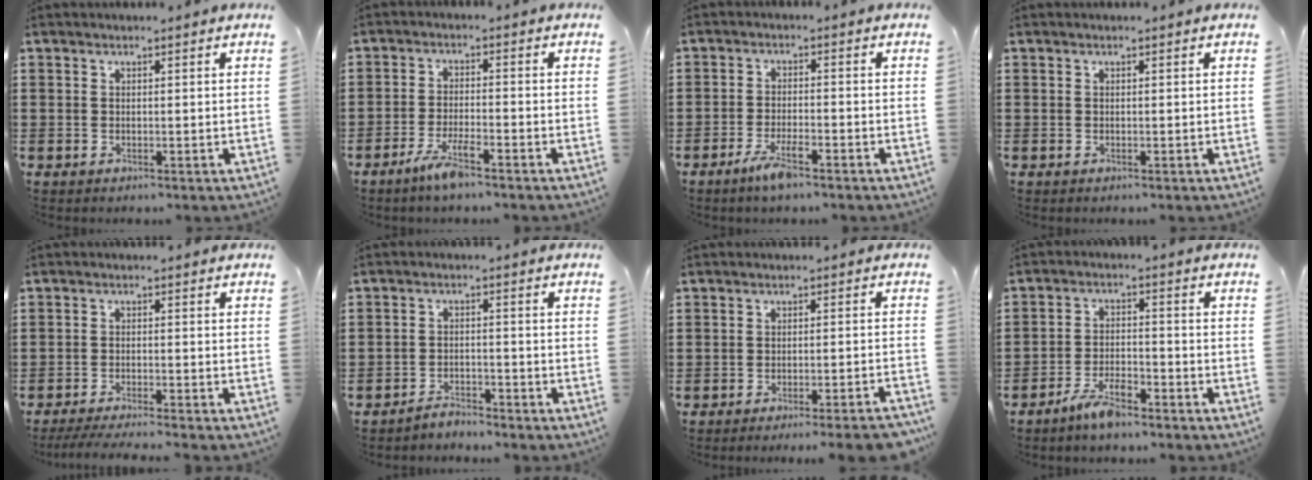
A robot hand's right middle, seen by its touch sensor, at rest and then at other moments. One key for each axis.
{"total": 4.4, "fx": -3.1, "fy": 0.6, "fz": 3.1, "tx": -0.064, "ty": -0.002, "tz": -0.058}
{"total": 4.1, "fx": -2.7, "fy": 0.8, "fz": 3.0, "tx": -0.061, "ty": 0.000, "tz": -0.052}
{"total": 0.0}
{"total": 3.2, "fx": -2.9, "fy": -0.3, "fz": 1.2, "tx": -0.019, "ty": -0.004, "tz": -0.058}
{"total": 3.1, "fx": -3.1, "fy": 0.3, "fz": -0.1, "tx": -0.006, "ty": 0.002, "tz": -0.066}
{"total": 3.0, "fx": -2.7, "fy": -0.5, "fz": 1.2, "tx": -0.019, "ty": -0.002, "tz": -0.053}
{"total": 4.7, "fx": -3.9, "fy": 1.1, "fz": 2.4, "tx": -0.052, "ty": 0.006, "tz": -0.078}